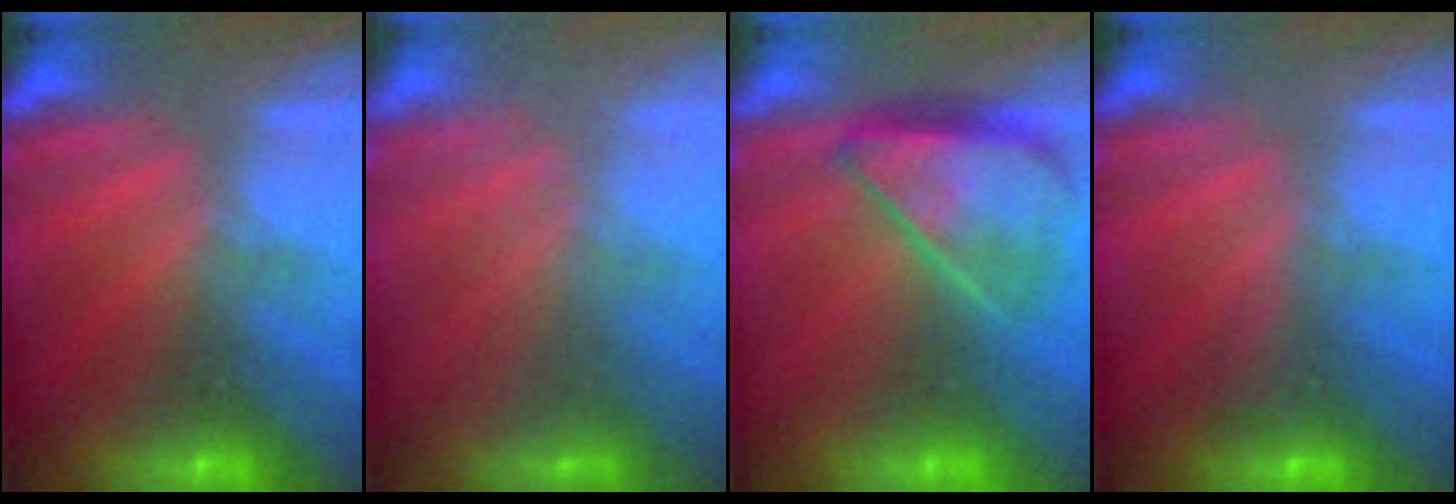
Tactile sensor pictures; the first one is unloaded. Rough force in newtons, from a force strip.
{"total": 1.8}
{"total": 3.7}
{"total": 2.9}